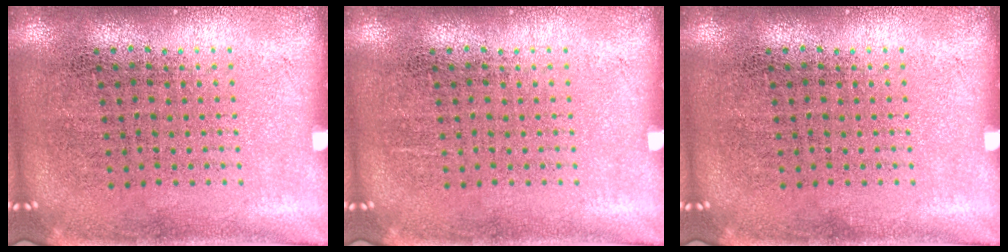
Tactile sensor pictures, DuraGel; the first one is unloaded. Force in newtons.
{"total": 0.0}
{"total": 0.0}